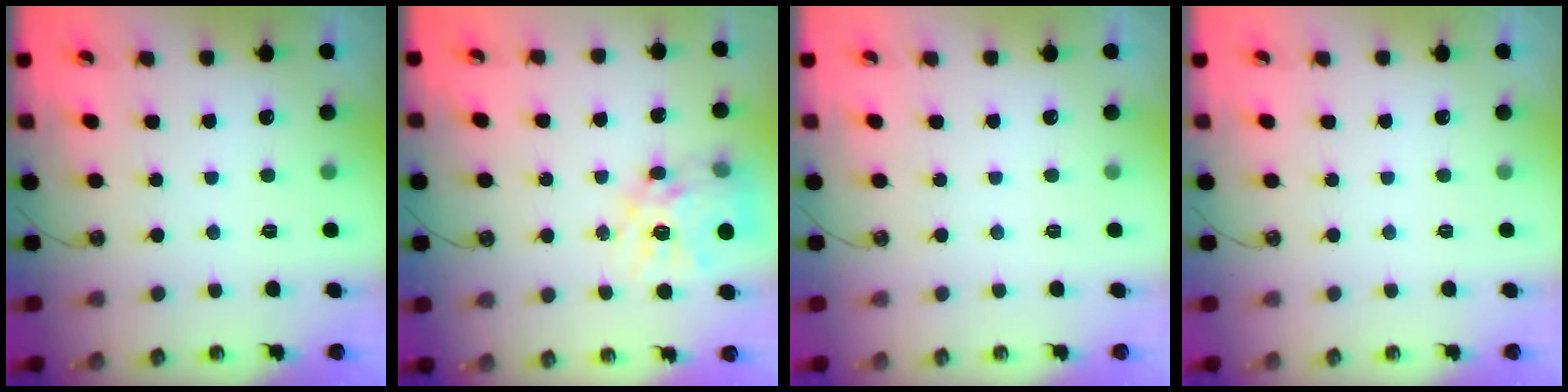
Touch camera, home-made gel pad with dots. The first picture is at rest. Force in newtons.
{"total": 15.3, "press": 15.2, "slide": 1.4}
{"total": 0.0}
{"total": 0.0}